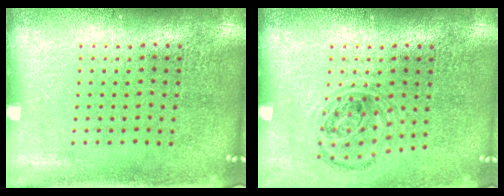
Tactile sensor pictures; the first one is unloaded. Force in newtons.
{"total": 1.0, "press": 0.9, "slide": 0.2}